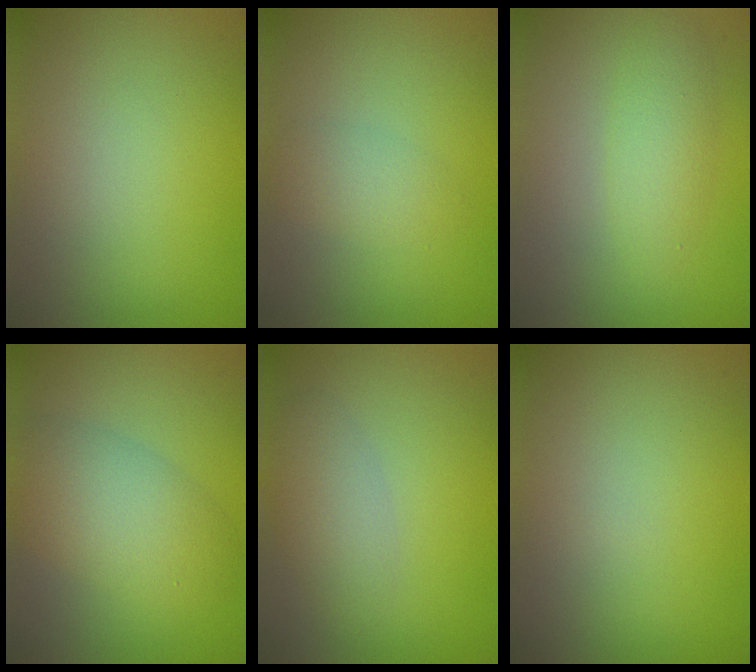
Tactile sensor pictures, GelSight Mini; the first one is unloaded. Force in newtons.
{"total": 1.9, "press": 1.9, "slide": 0.1}
{"total": 2.4, "press": 2.4, "slide": 0.0}
{"total": 5.5, "press": 5.5, "slide": 0.2}
{"total": 2.8, "press": 2.8, "slide": 0.1}
{"total": 0.0}